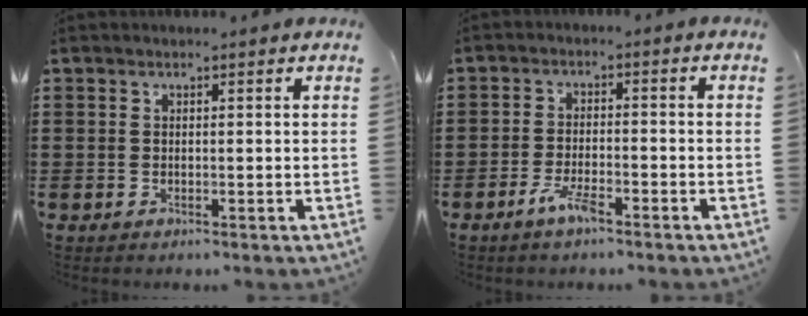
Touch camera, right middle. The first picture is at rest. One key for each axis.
{"total": 3.9, "fx": -2.6, "fy": 0.8, "fz": 2.8, "tx": -0.068, "ty": -0.003, "tz": -0.052}